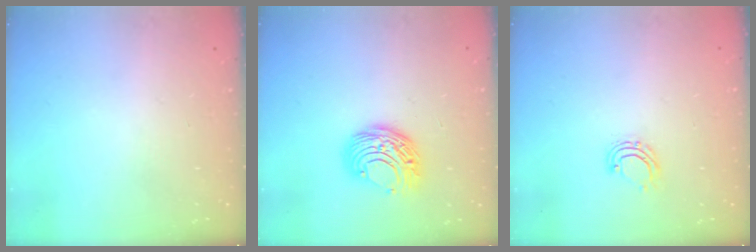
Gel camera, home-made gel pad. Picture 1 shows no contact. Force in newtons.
{"total": 8.9, "press": 8.9, "slide": 0.5}
{"total": 4.9, "press": 4.8, "slide": 0.7}